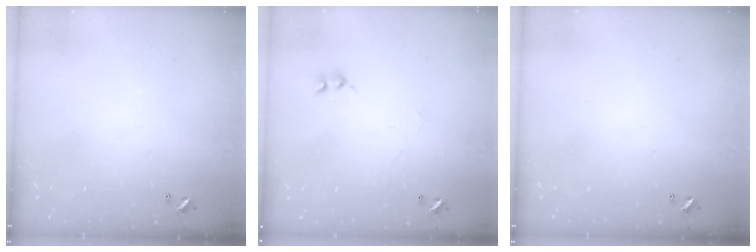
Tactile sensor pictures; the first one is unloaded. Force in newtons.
{"total": 0.0}
{"total": 0.0}